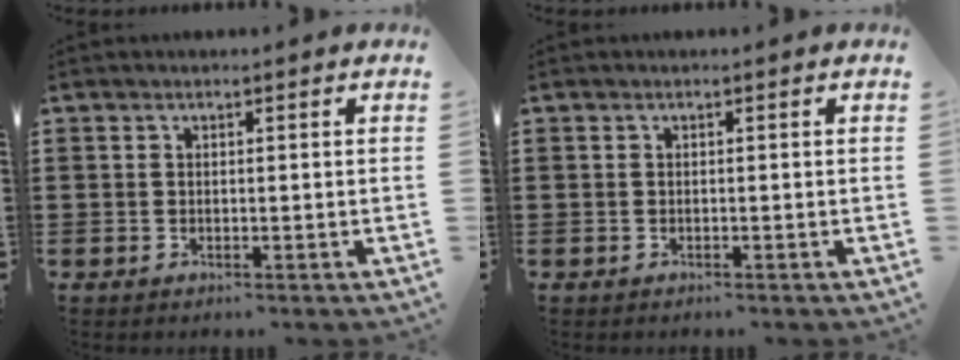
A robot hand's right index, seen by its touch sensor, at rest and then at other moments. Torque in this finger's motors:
{"motor_torque": [-0.01, 0.02, 0.00, -0.01]}